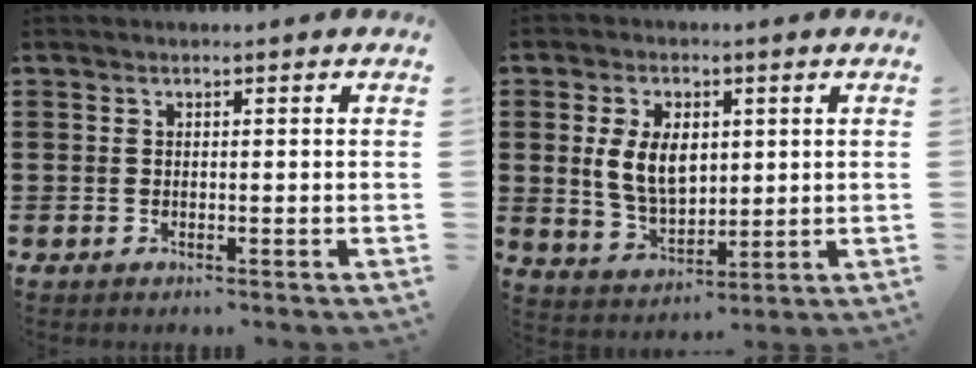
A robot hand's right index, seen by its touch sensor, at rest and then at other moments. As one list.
[{"total": 7.5, "force": [1.1, 4.7, 5.7], "torque": [-0.125, 0.007, 0.016]}]